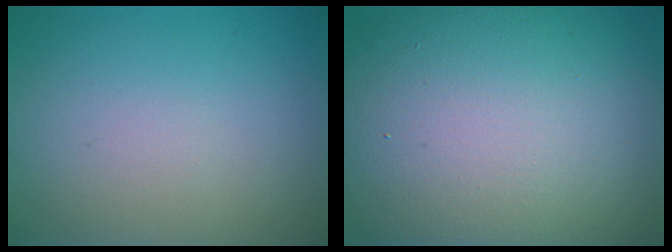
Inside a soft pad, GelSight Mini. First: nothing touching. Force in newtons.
{"total": 17.5, "press": 17.5, "slide": 0.9}